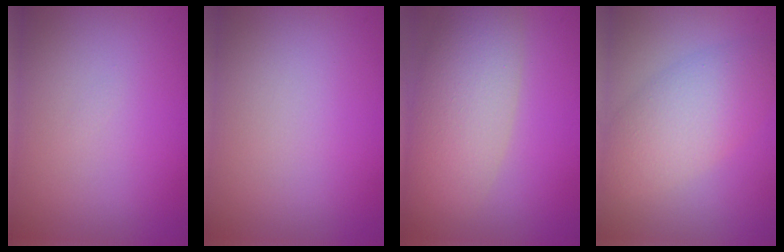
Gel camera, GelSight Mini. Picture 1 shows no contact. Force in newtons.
{"total": 0.0}
{"total": 6.9, "press": 6.9, "slide": 0.3}
{"total": 5.3, "press": 5.3, "slide": 0.2}